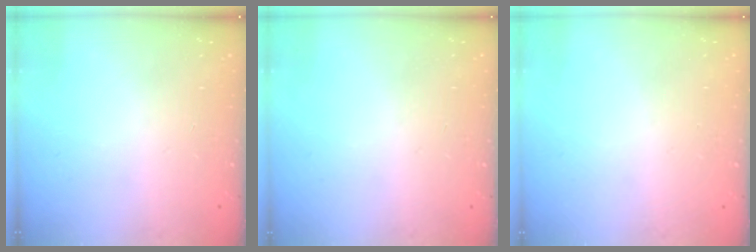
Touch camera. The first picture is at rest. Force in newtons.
{"total": 0.0}
{"total": 0.0}